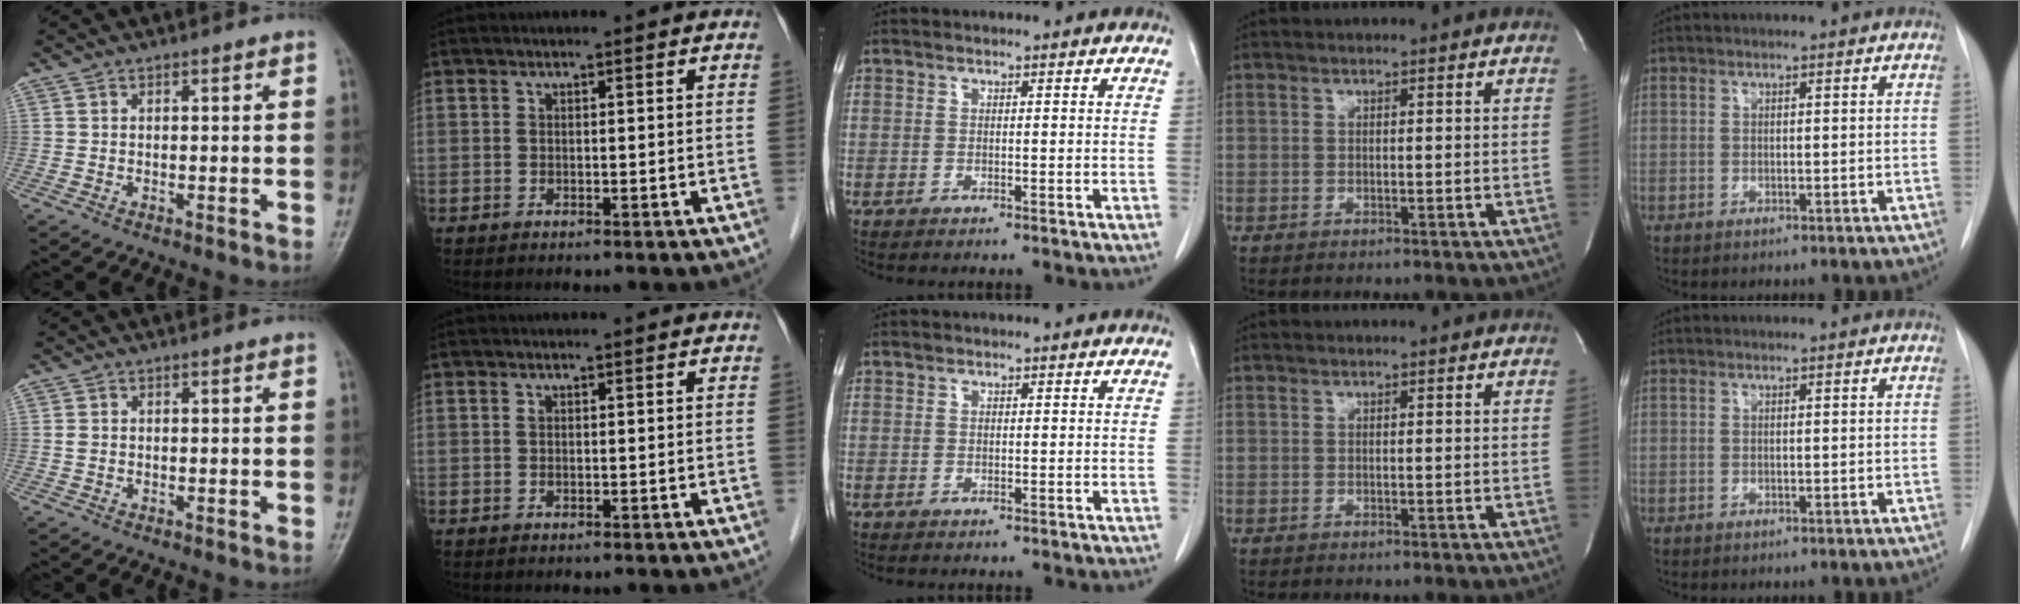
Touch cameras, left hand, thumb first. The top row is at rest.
{"thumb": {"total": 0.8, "force": [0.0, 0.7, 0.5], "torque": [-0.008, 0.005, 0.002]}, "middle": {"total": 0.5, "force": [0.3, 0.4, 0.3], "torque": [-0.005, 0.004, 0.004]}}